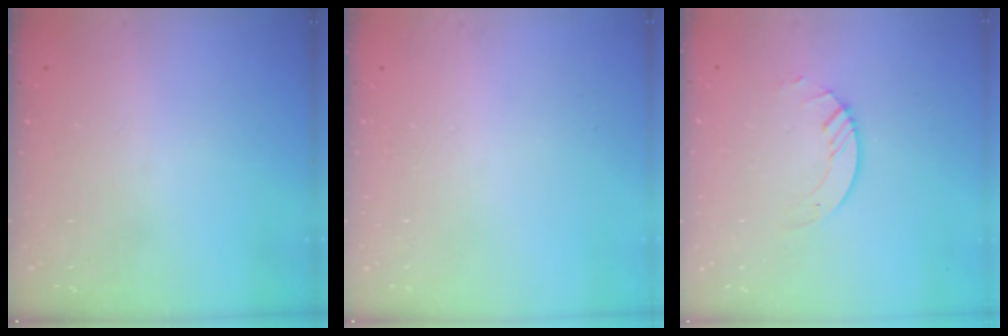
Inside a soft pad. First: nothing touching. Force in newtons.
{"total": 0.0}
{"total": 3.8, "press": 3.8, "slide": 0.3}